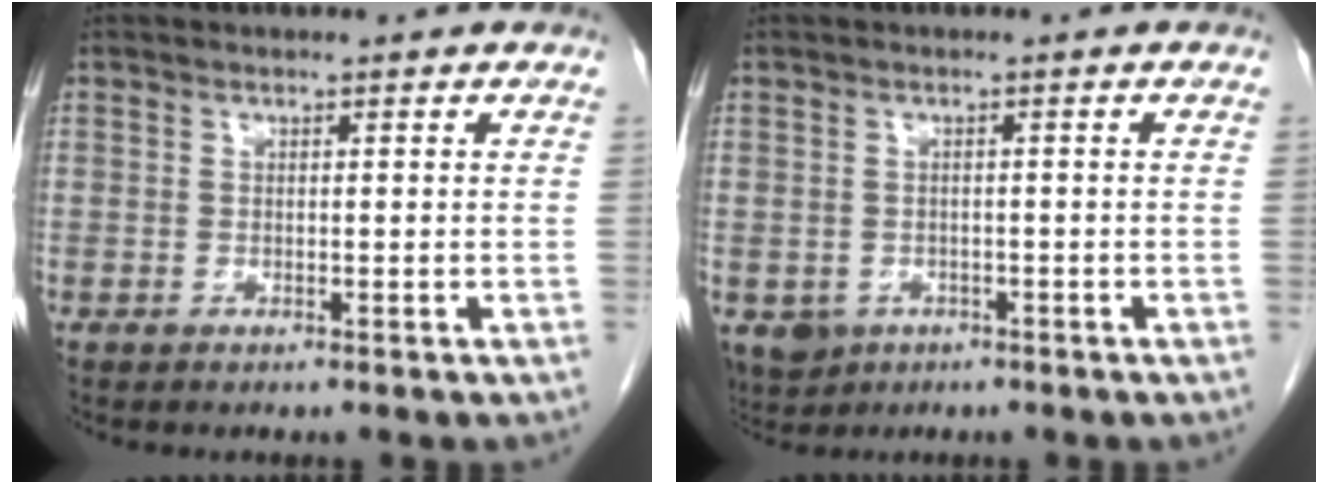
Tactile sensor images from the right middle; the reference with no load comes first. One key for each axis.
{"total": 5.2, "fx": -2.6, "fy": 4.2, "fz": 1.6, "tx": -0.030, "ty": -0.001, "tz": -0.034}